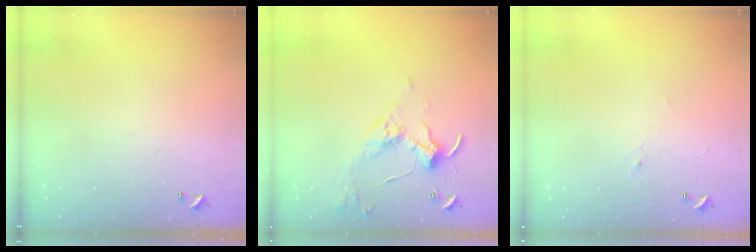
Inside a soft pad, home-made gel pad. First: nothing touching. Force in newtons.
{"total": 3.5, "press": 3.4, "slide": 0.7}
{"total": 1.2, "press": 1.1, "slide": 0.5}